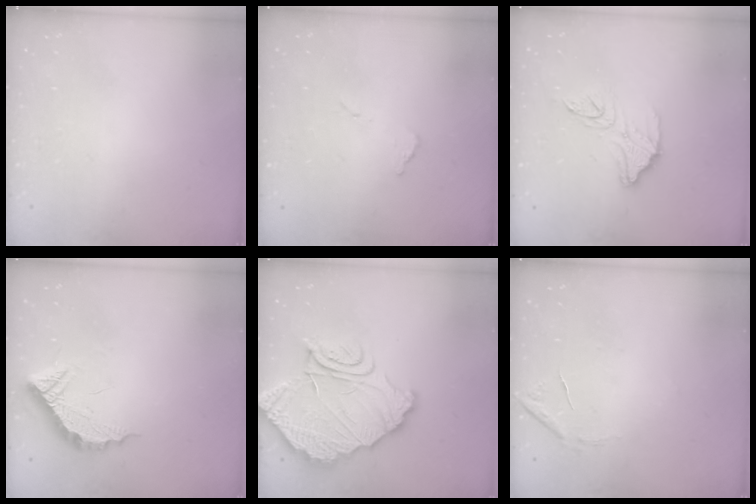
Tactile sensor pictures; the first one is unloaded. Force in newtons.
{"total": 5.8, "press": 5.8, "slide": 0.2}
{"total": 13.5, "press": 13.5, "slide": 1.1}
{"total": 12.5, "press": 12.4, "slide": 1.0}
{"total": 17.2, "press": 17.1, "slide": 1.9}
{"total": 7.6, "press": 7.5, "slide": 0.3}